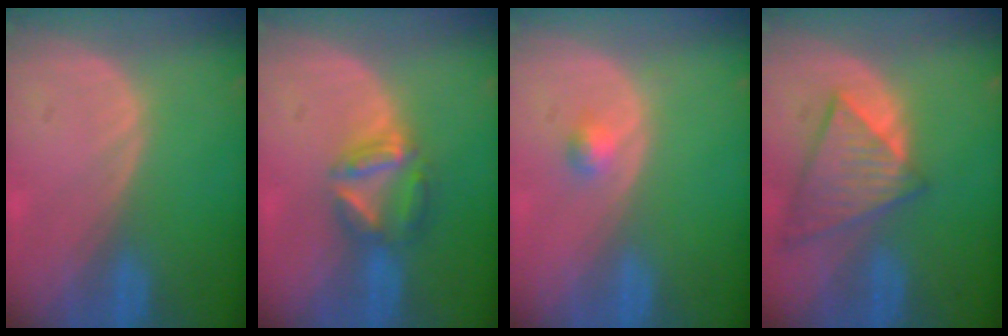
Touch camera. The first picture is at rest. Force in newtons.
{"total": 6.1, "press": 5.5, "slide": 2.7}
{"total": 1.8, "press": 1.6, "slide": 0.9}
{"total": 8.6, "press": 7.5, "slide": 4.2}